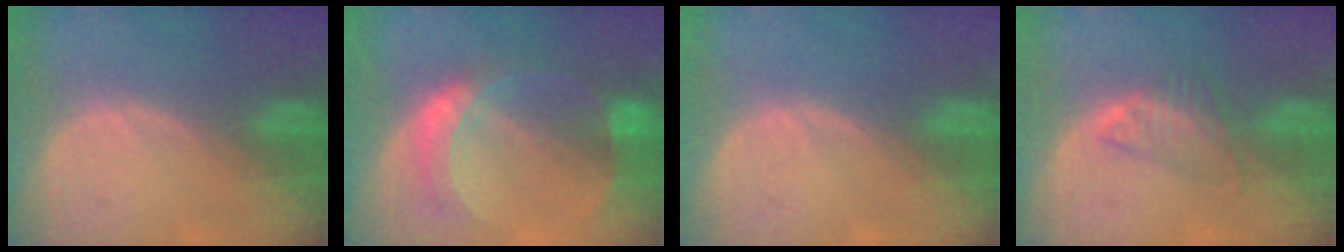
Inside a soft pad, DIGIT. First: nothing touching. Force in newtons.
{"total": 7.6, "press": 6.8, "slide": 3.4}
{"total": 0.0}
{"total": 3.7, "press": 3.6, "slide": 0.7}